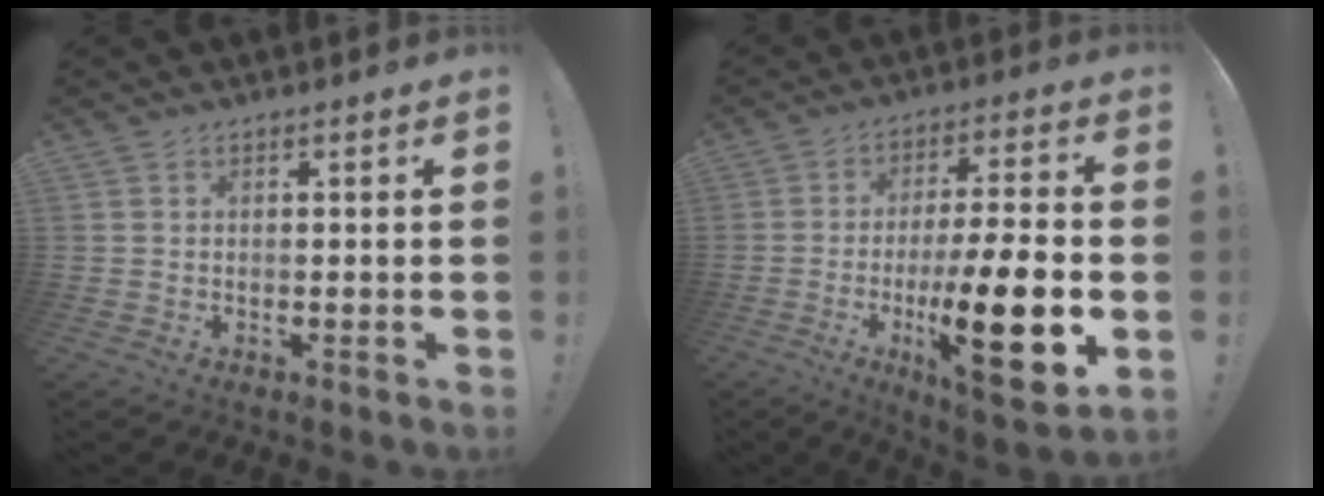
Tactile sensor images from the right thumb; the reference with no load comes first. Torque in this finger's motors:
{"motor_torque": [2.20, 2.81, 1.38, -1.40, 0.51]}